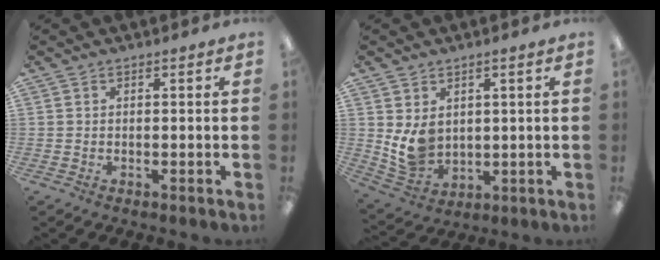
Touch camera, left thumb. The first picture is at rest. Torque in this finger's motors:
{"motor_torque": [0.84, 1.51, 0.57, -0.65, 0.05]}